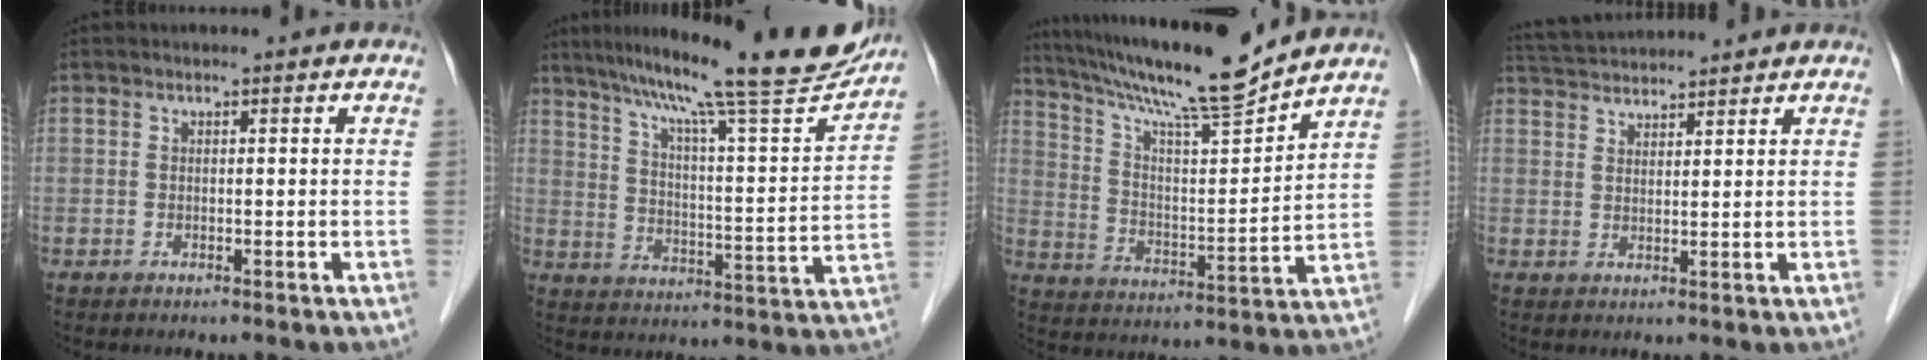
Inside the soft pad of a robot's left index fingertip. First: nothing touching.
{"total": 21.1, "force": [18.1, 0.2, 10.8], "torque": [-0.169, -0.022, 0.257]}
{"total": 16.7, "force": [14.8, -0.8, 7.7], "torque": [-0.140, -0.005, 0.244]}
{"total": 7.5, "force": [7.3, 0.3, 1.6], "torque": [-0.038, 0.037, 0.124]}